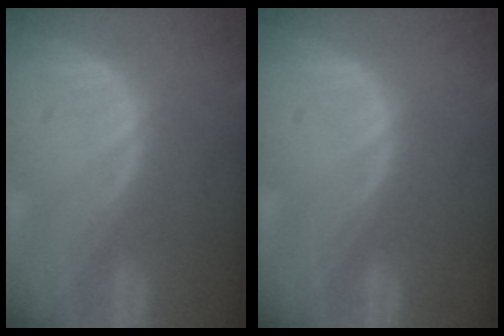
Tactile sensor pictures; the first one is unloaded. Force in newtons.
{"total": 0.0}